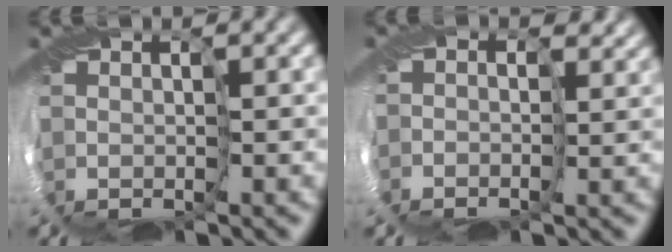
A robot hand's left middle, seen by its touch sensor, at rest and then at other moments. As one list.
[{"total": 2.8, "force": [1.4, 2.2, 1.0], "torque": [-0.024, 0.006, 0.022]}]